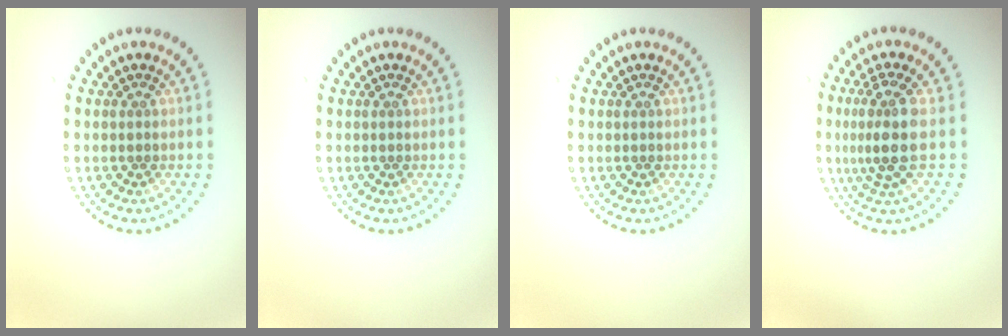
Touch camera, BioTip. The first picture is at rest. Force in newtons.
{"total": 0.0}
{"total": 0.0}
{"total": 3.7, "press": 2.9, "slide": 2.3}